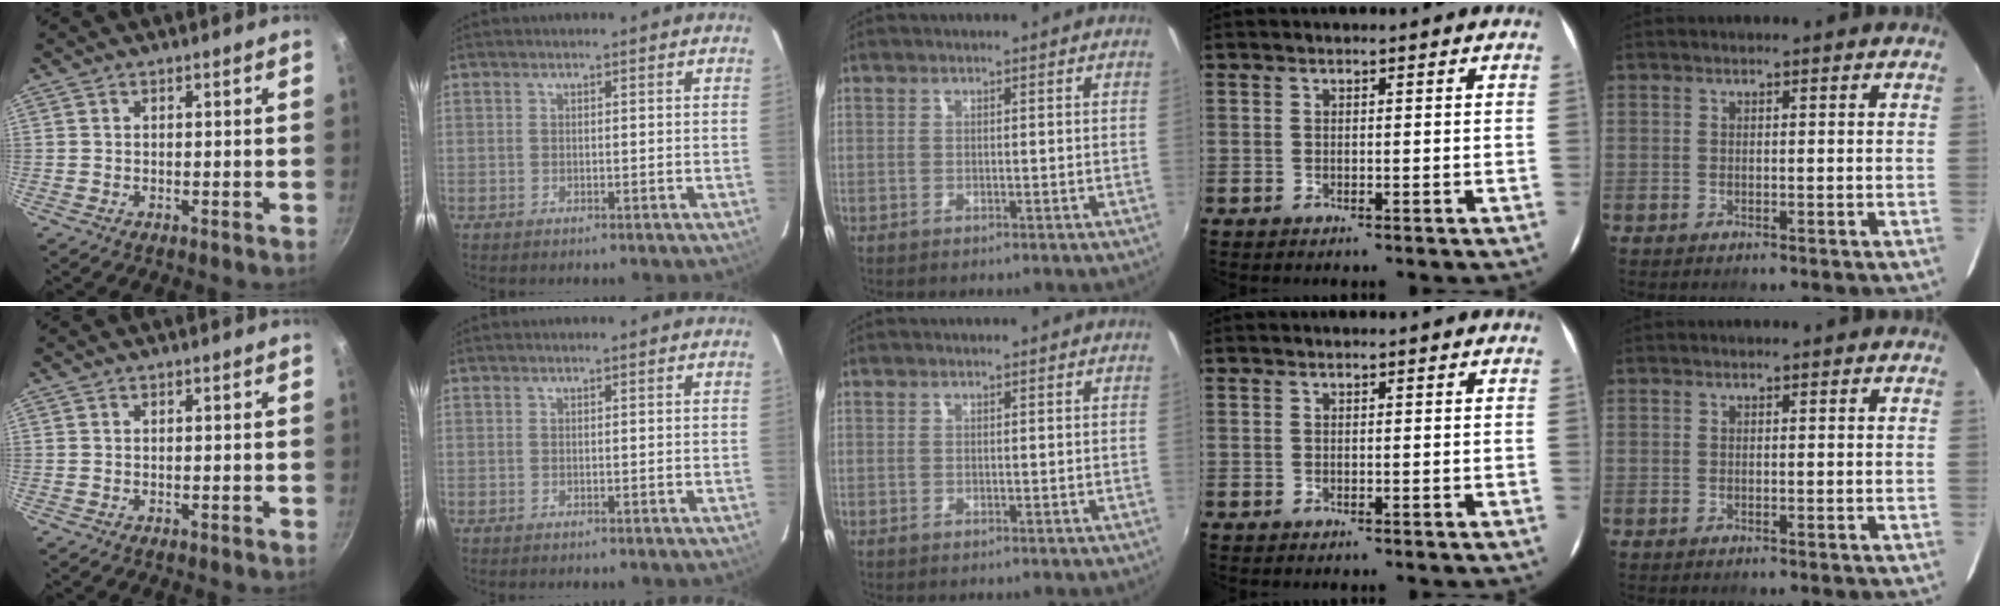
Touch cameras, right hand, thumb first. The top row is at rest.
{}